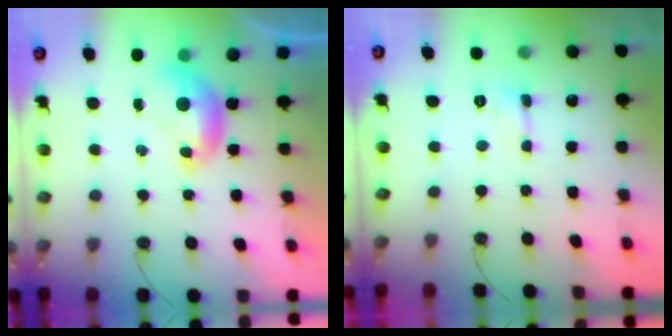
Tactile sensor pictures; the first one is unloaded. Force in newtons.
{"total": 0.9, "press": 0.8, "slide": 0.3}